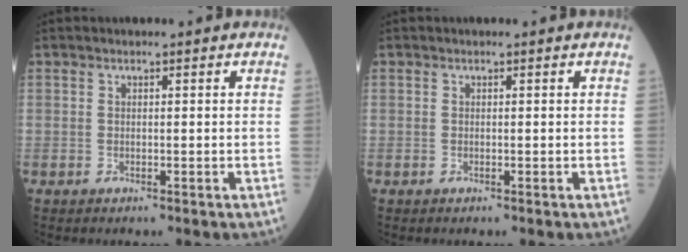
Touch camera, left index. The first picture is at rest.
{"total": 0.0}